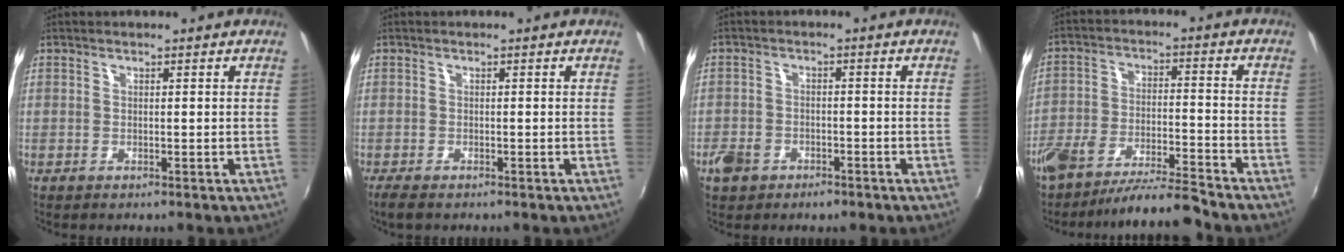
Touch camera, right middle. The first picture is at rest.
{"total": 2.6, "force": [-2.0, 0.9, 1.4], "torque": [-0.032, -0.012, -0.036]}
{"total": 5.6, "force": [-3.2, 3.9, 2.3], "torque": [-0.062, 0.000, -0.051]}
{"total": 11.0, "force": [-9.9, 1.1, 4.7], "torque": [-0.101, -0.008, -0.171]}